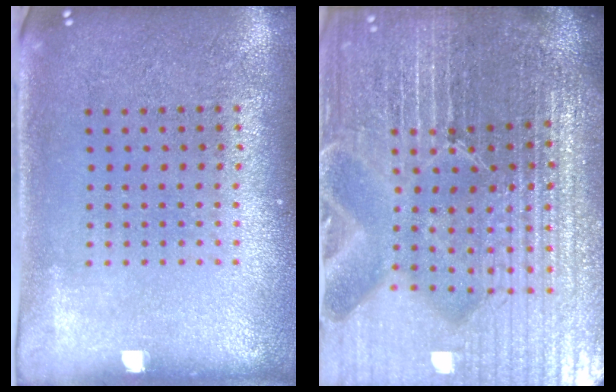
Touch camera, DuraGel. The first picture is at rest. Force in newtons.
{"total": 7.2, "press": 6.3, "slide": 3.5}